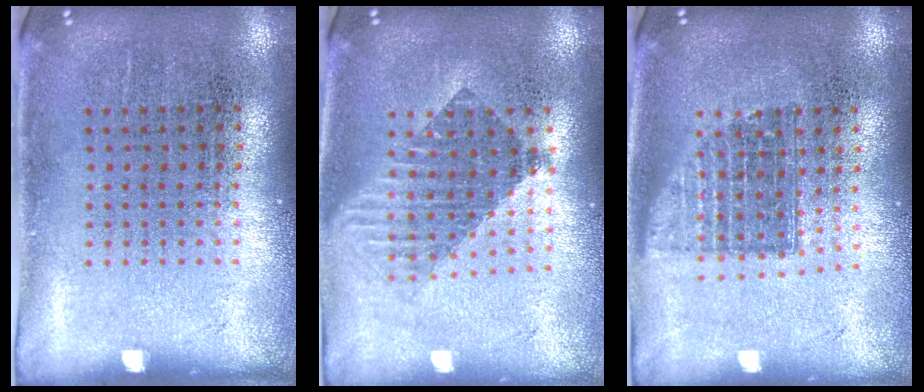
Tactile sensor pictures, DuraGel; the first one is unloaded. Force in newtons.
{"total": 1.6, "press": 1.4, "slide": 0.9}
{"total": 1.4, "press": 1.1, "slide": 0.8}